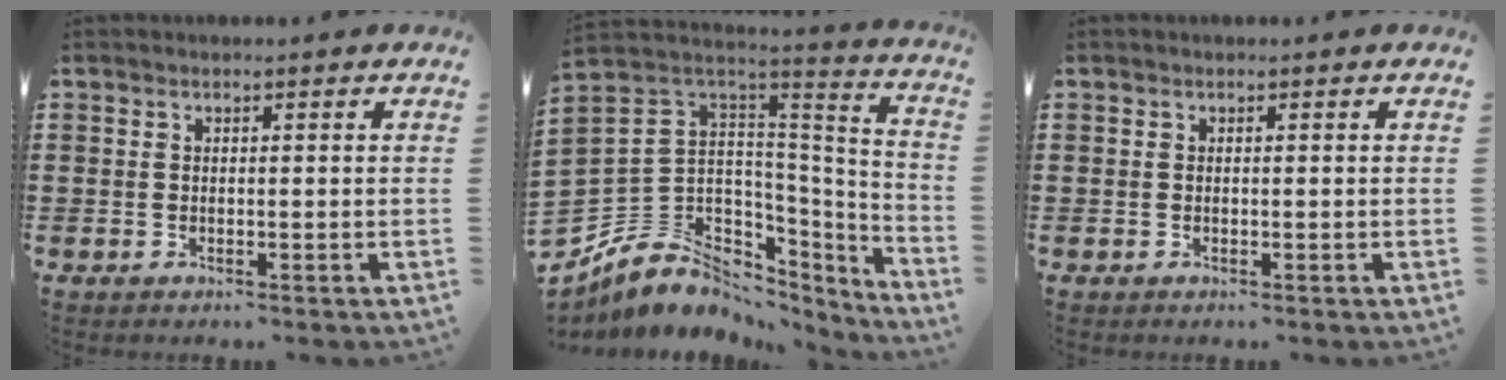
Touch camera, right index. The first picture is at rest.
{"total": 8.2, "force": [-2.2, 7.5, 2.7], "torque": [-0.096, -0.026, -0.033]}
{"total": 0.0}